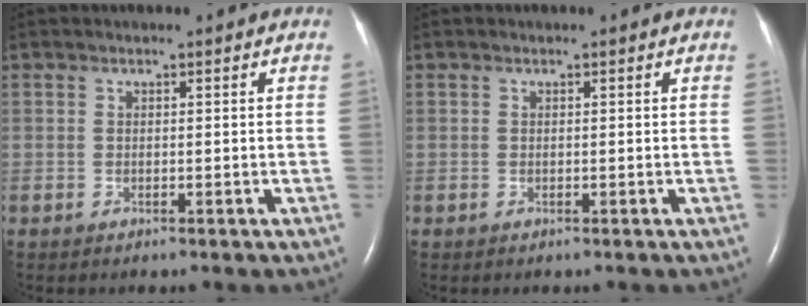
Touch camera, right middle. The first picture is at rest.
{"total": 0.0}